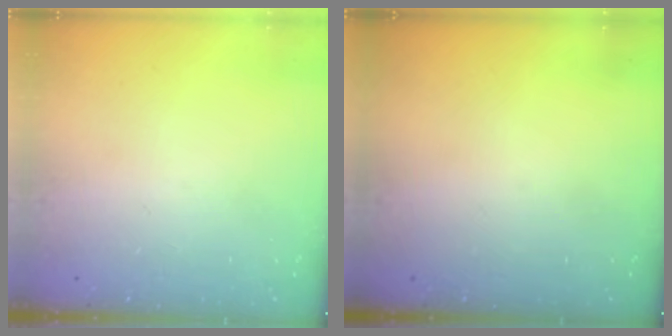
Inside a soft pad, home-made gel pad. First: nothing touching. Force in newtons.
{"total": 0.0}